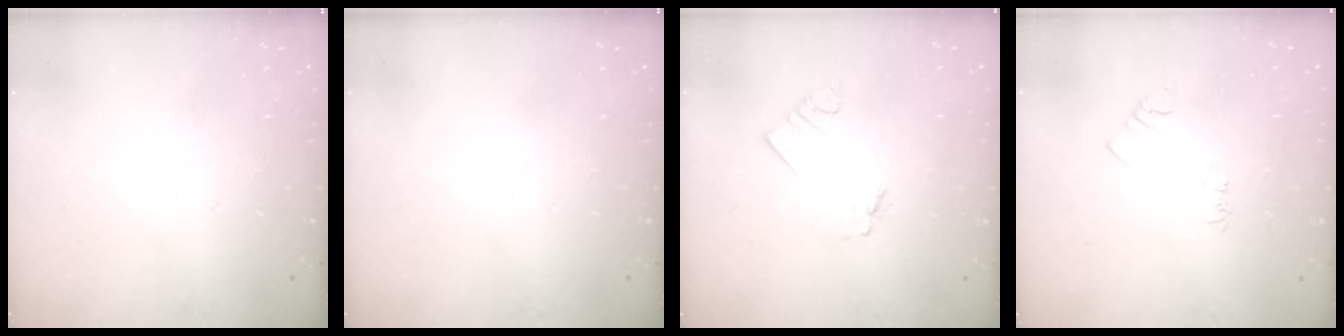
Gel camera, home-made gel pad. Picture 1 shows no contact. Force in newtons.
{"total": 0.0}
{"total": 2.7, "press": 2.7, "slide": 0.3}
{"total": 4.7, "press": 4.7, "slide": 0.7}